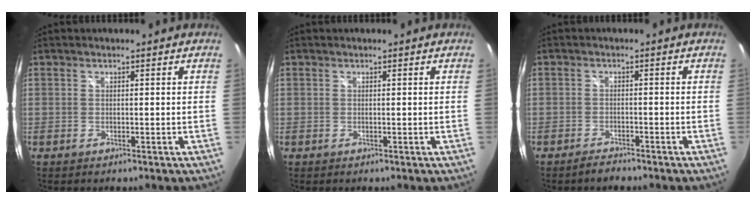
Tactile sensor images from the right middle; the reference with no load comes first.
{"total": 0.0}
{"total": 2.2, "force": [-2.1, 0.5, 0.6], "torque": [-0.019, 0.003, -0.033]}